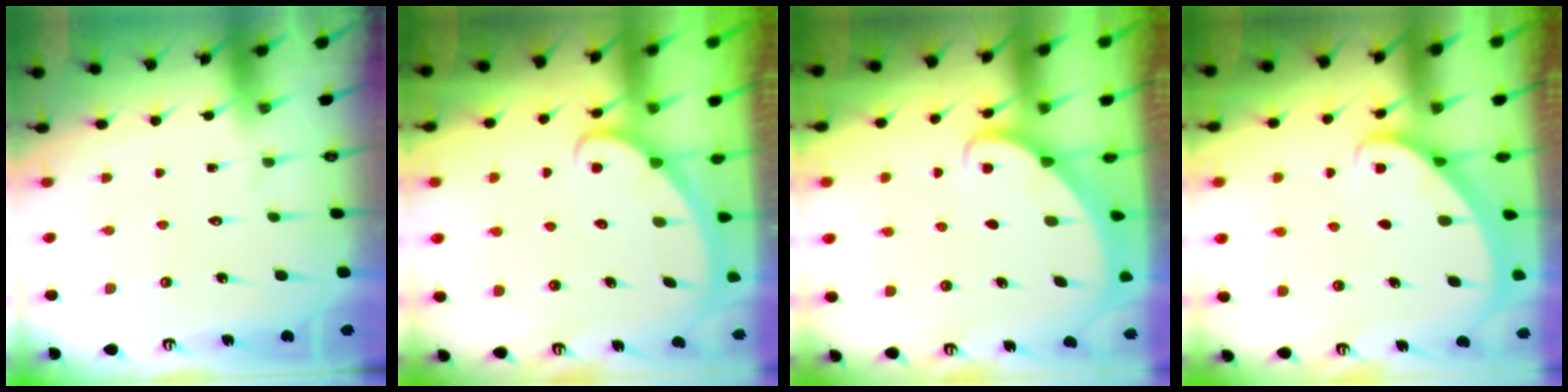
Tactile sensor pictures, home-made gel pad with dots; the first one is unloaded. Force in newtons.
{"total": 2.3, "press": 2.3, "slide": 0.1}
{"total": 2.0, "press": 2.0, "slide": 0.2}
{"total": 1.8, "press": 1.8, "slide": 0.0}